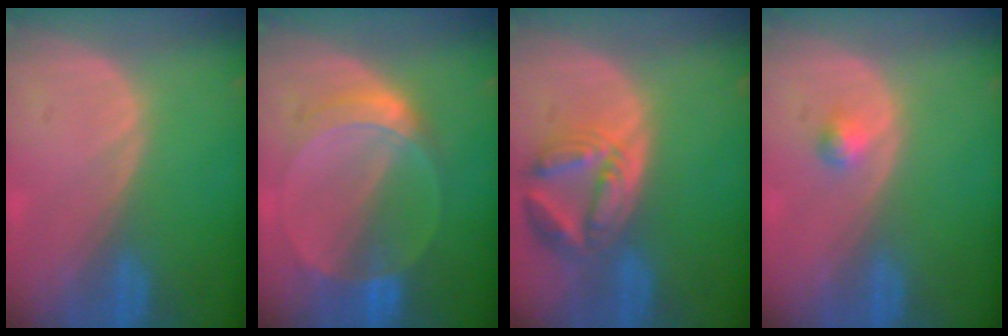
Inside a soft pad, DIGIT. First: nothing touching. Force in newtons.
{"total": 6.2, "press": 5.7, "slide": 2.5}
{"total": 8.0, "press": 7.1, "slide": 3.7}
{"total": 1.5, "press": 1.5, "slide": 0.3}